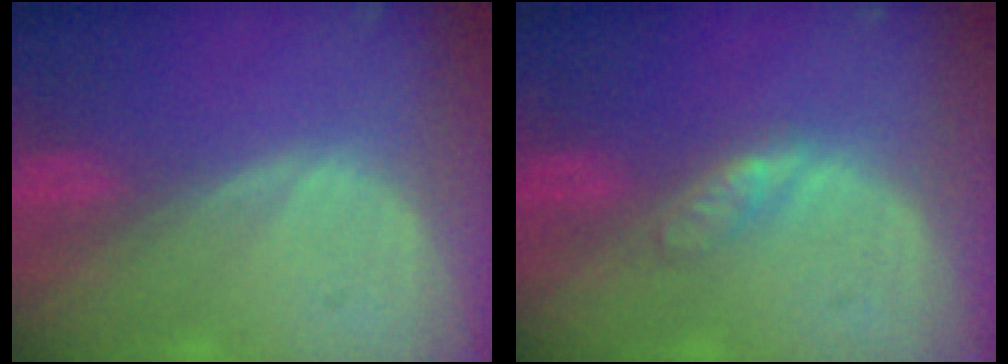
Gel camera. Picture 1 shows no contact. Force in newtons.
{"total": 2.7, "press": 2.7, "slide": 0.3}